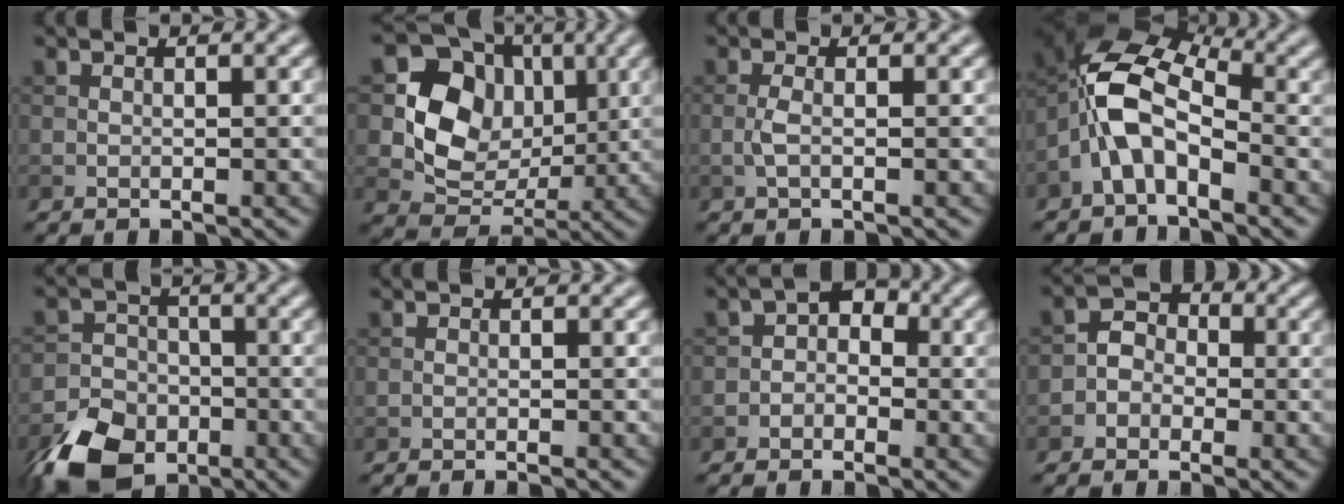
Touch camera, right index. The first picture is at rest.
{"total": 8.1, "force": [1.1, 6.9, 4.2], "torque": [-0.059, -0.008, 0.011]}
{"total": 1.3, "force": [-0.3, 0.3, 1.2], "torque": [-0.027, 0.000, -0.009]}
{"total": 6.7, "force": [-2.1, 3.6, 5.2], "torque": [-0.112, 0.018, -0.052]}
{"total": 9.3, "force": [-5.9, 5.8, 4.0], "torque": [-0.079, -0.022, -0.116]}
{"total": 0.9, "force": [-0.6, 0.2, 0.6], "torque": [-0.003, -0.001, -0.014]}
{"total": 2.5, "force": [-0.9, 1.9, 1.3], "torque": [-0.007, 0.009, -0.027]}
{"total": 2.5, "force": [-1.0, 2.1, 0.9], "torque": [-0.002, 0.010, -0.028]}